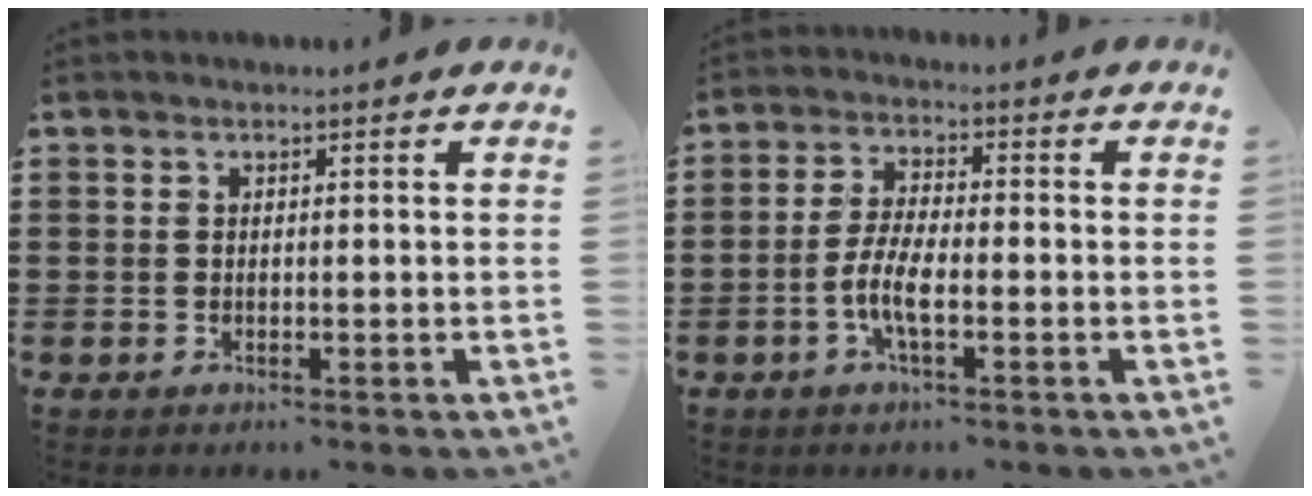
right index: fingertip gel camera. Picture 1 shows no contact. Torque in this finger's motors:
{"motor_torque": [1.74, 0.39, 0.19, 0.10]}